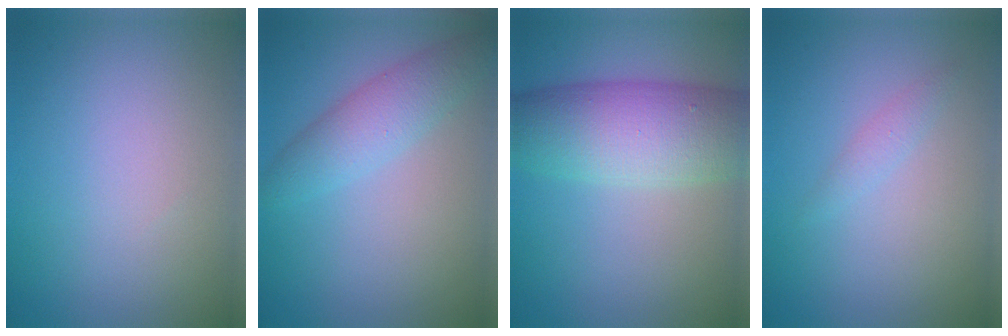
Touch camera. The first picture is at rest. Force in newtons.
{"total": 3.3, "press": 3.3, "slide": 0.1}
{"total": 8.4, "press": 8.4, "slide": 0.2}
{"total": 0.9, "press": 0.9, "slide": 0.0}